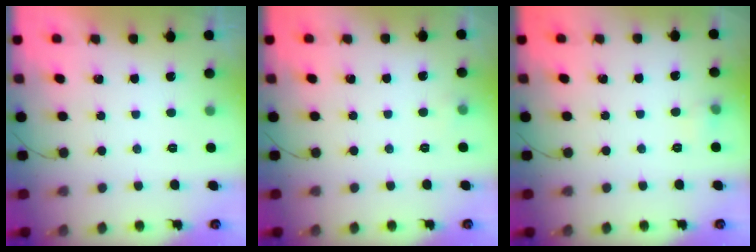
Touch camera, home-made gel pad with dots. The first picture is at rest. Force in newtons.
{"total": 3.2, "press": 2.9, "slide": 1.4}
{"total": 4.0, "press": 3.8, "slide": 1.0}